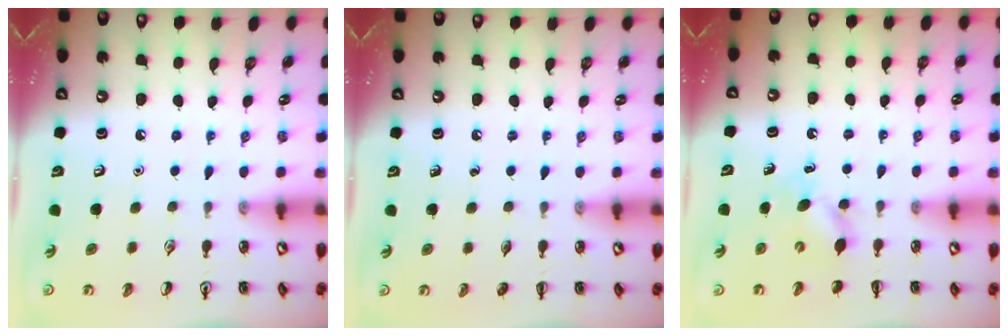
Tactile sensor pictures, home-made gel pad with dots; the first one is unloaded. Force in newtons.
{"total": 0.0}
{"total": 4.2, "press": 4.1, "slide": 0.9}